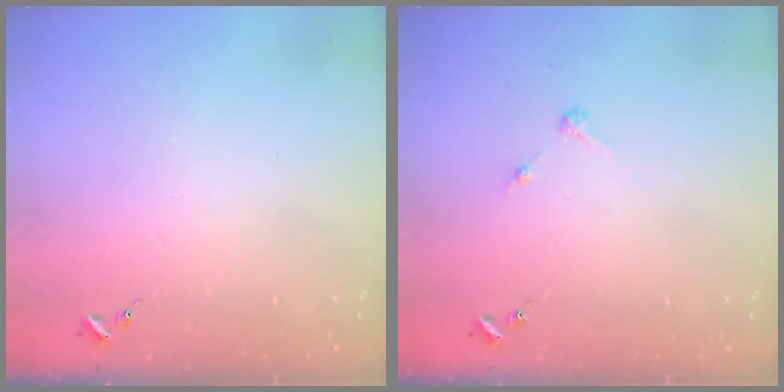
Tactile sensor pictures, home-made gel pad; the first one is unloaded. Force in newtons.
{"total": 2.7, "press": 2.7, "slide": 0.3}